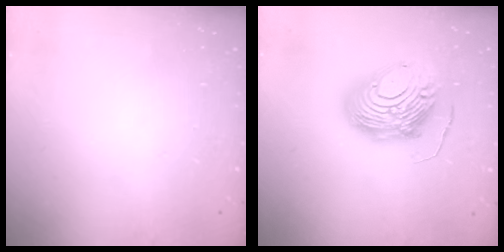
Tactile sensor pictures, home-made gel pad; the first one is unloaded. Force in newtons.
{"total": 15.5, "press": 15.4, "slide": 1.7}